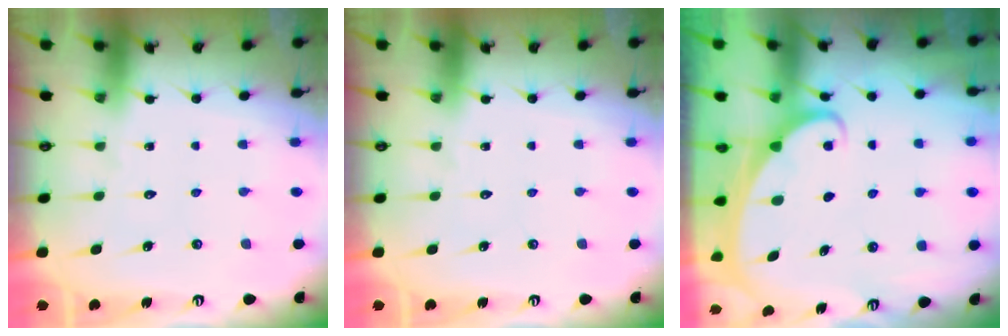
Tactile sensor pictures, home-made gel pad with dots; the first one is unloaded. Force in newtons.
{"total": 0.0}
{"total": 2.0, "press": 2.0, "slide": 0.2}